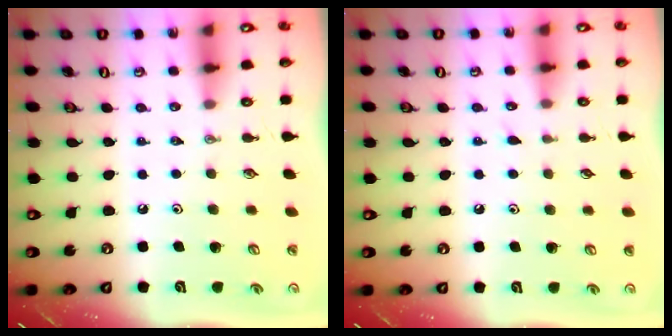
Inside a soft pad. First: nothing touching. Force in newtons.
{"total": 5.1, "press": 5.1, "slide": 0.6}